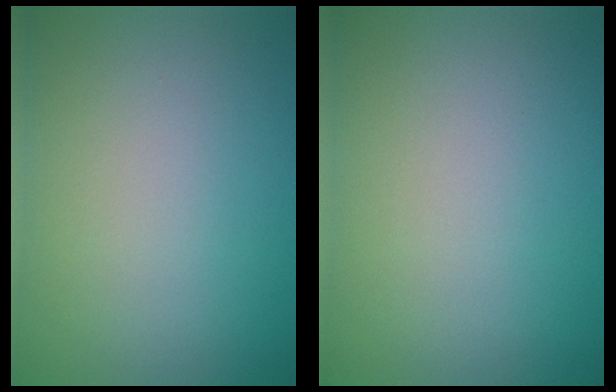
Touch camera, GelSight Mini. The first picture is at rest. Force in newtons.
{"total": 0.0}